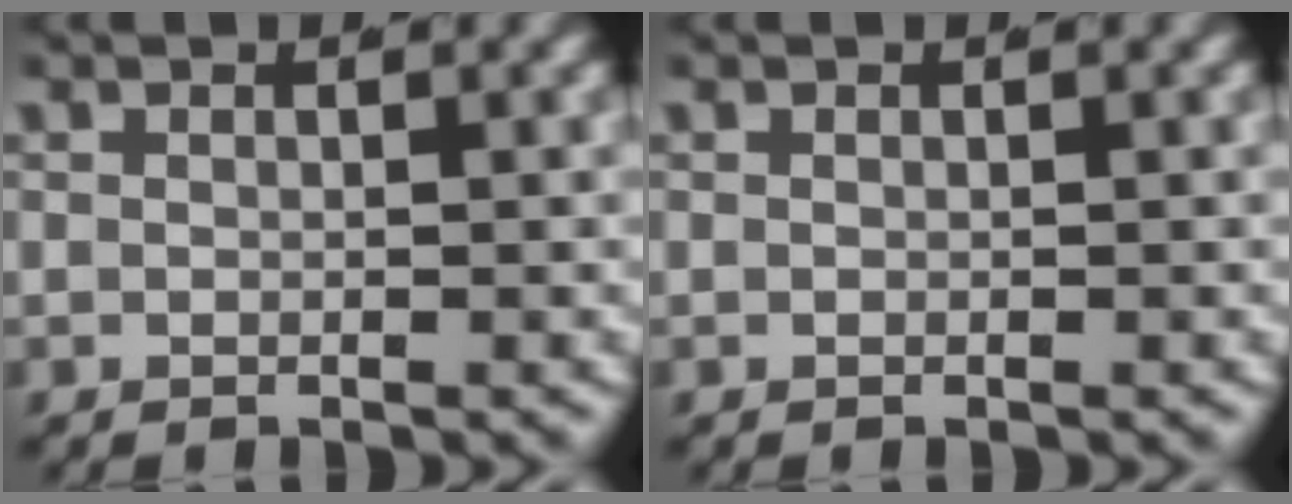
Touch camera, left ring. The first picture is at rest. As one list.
[{"total": 0.0}]